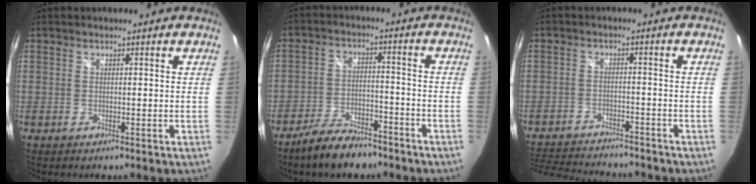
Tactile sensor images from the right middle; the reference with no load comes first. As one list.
[{"total": 8.3, "force": [-6.8, 2.6, 3.9], "torque": [-0.089, 0.001, -0.115]}, {"total": 14.3, "force": [-12.8, 3.2, 5.6], "torque": [-0.129, -0.015, -0.195]}]